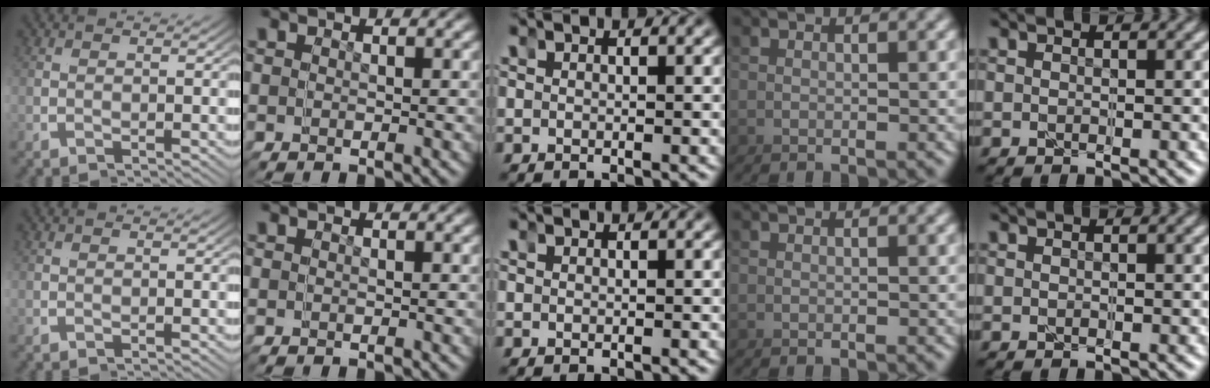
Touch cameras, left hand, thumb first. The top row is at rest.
{}